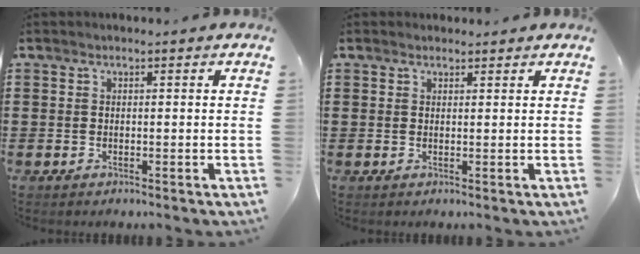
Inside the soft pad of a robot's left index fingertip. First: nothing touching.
{"total": 1.0, "force": [0.9, 0.3, 0.1], "torque": [-0.004, 0.002, 0.019]}